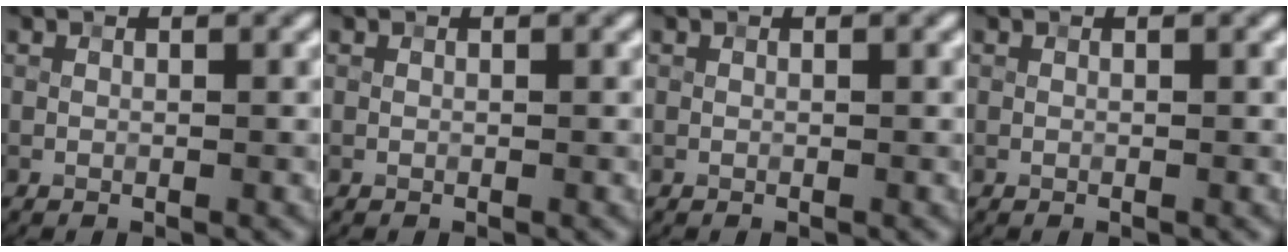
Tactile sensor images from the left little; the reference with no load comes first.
{"total": 0.0}
{"total": 0.0}
{"total": 0.0}